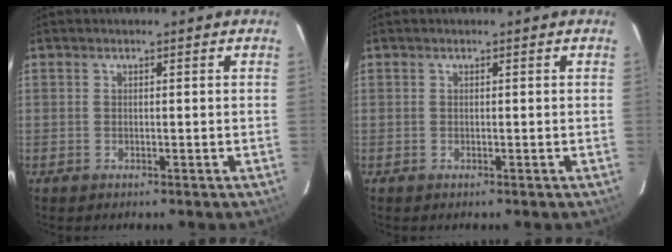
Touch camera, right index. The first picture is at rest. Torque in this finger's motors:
{"motor_torque": [0.14, 0.19, -0.03, 0.00]}